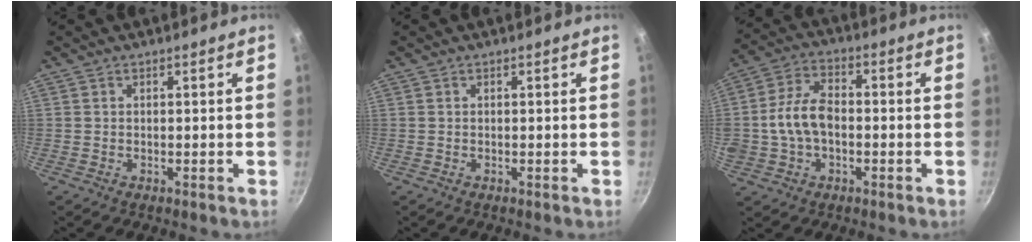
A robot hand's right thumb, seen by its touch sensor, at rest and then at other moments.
{"total": 0.0}
{"total": 9.9, "force": [-1.0, 6.6, 7.4], "torque": [-0.133, 0.030, -0.025]}